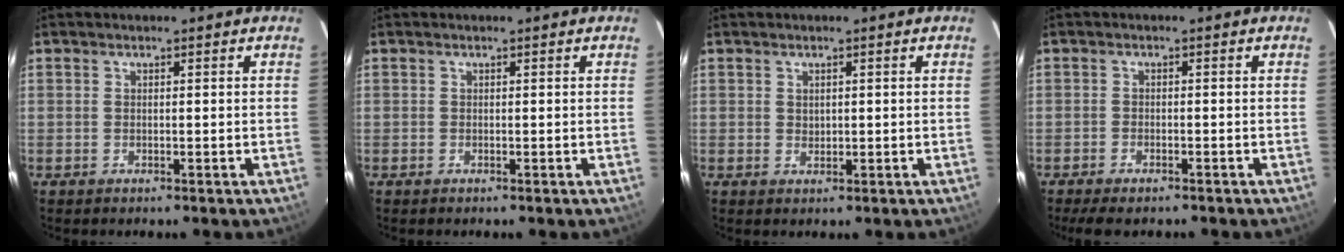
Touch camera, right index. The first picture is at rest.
{"total": 0.0}
{"total": 1.0, "force": [0.5, 0.9, 0.2], "torque": [0.000, 0.001, 0.012]}
{"total": 5.1, "force": [-4.1, 1.6, 2.5], "torque": [-0.069, -0.017, -0.065]}